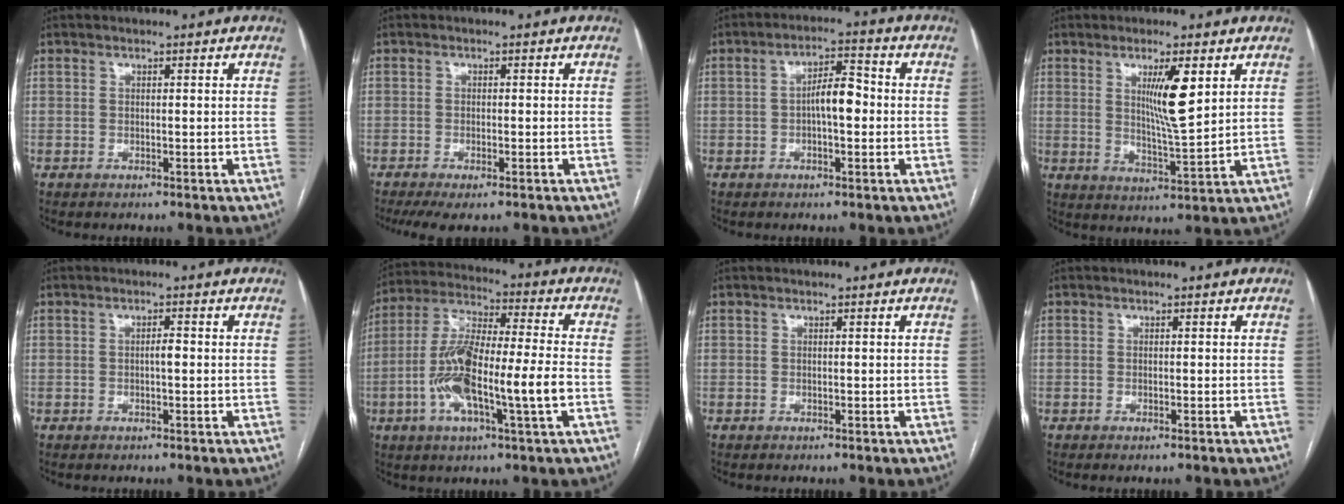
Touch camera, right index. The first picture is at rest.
{"total": 5.6, "force": [-4.0, 1.3, 3.6], "torque": [-0.055, -0.013, -0.063]}
{"total": 5.5, "force": [-0.5, 1.8, 5.2], "torque": [-0.087, 0.019, -0.010]}
{"total": 7.8, "force": [2.9, 0.4, 7.2], "torque": [-0.125, -0.014, 0.051]}
{"total": 1.3, "force": [-0.2, 0.3, 1.2], "torque": [-0.019, 0.003, -0.004]}
{"total": 15.3, "force": [-3.1, 1.8, 14.9], "torque": [-0.292, 0.005, -0.062]}
{"total": 0.0}
{"total": 0.6, "force": [-0.4, 0.0, 0.4], "torque": [-0.008, -0.002, -0.005]}